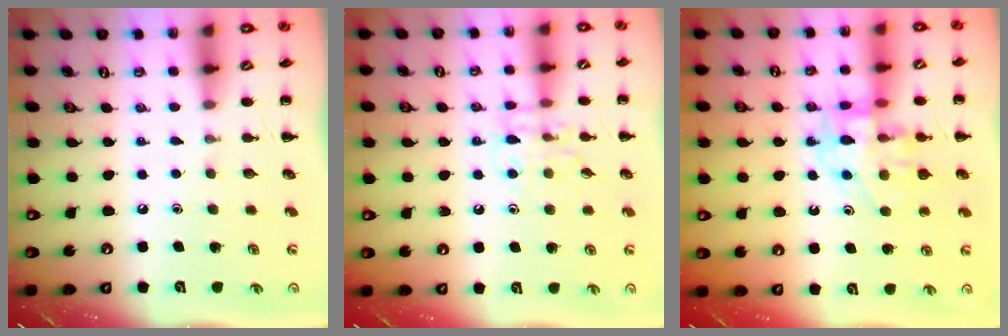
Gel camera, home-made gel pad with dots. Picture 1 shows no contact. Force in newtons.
{"total": 8.8, "press": 8.8, "slide": 0.9}
{"total": 13.2, "press": 12.9, "slide": 2.9}